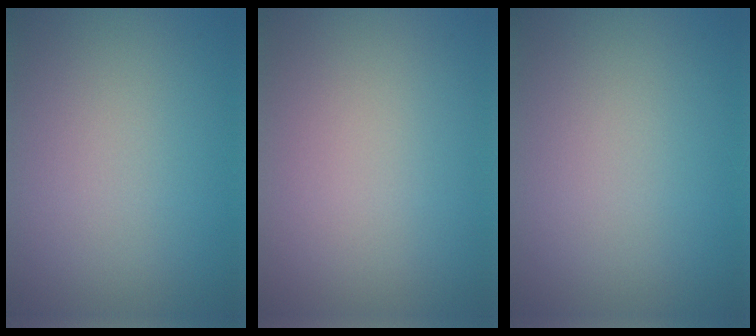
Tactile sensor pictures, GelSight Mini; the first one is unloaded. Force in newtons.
{"total": 0.0}
{"total": 0.0}